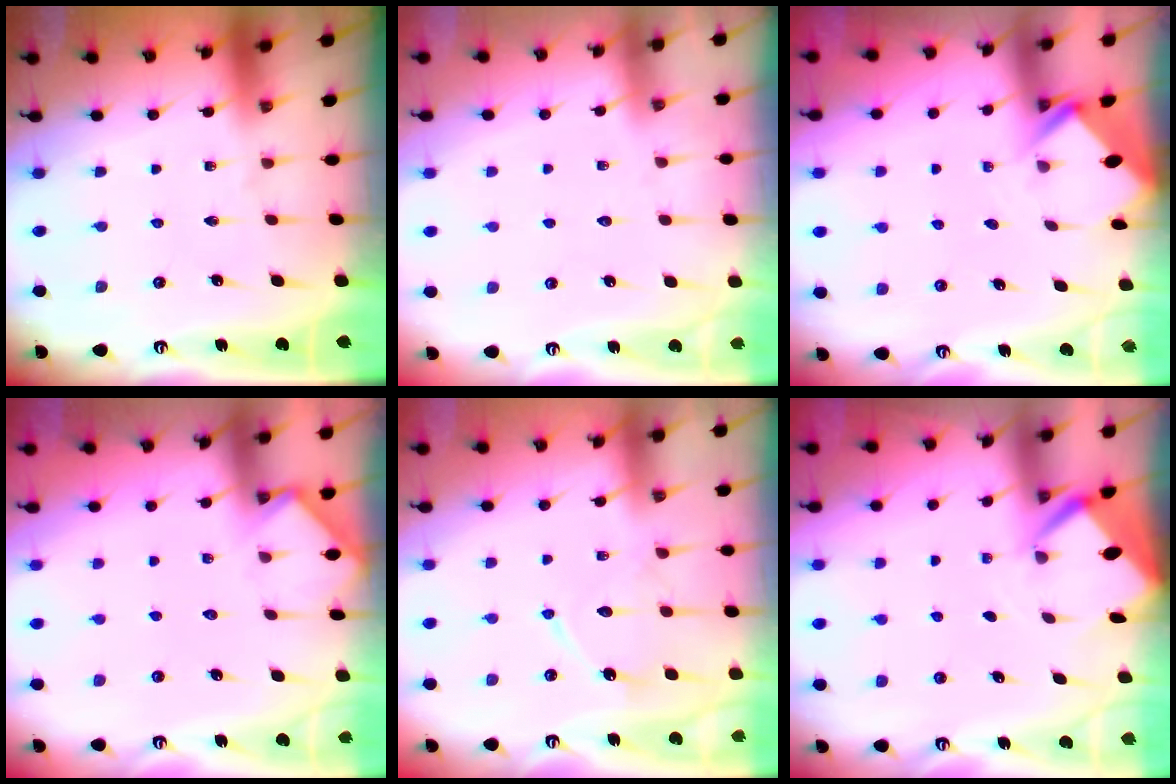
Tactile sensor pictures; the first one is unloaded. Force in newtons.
{"total": 3.4, "press": 3.4, "slide": 0.4}
{"total": 2.7, "press": 2.7, "slide": 0.2}
{"total": 5.1, "press": 5.1, "slide": 0.5}
{"total": 10.9, "press": 10.8, "slide": 0.9}
{"total": 2.7, "press": 2.7, "slide": 0.2}